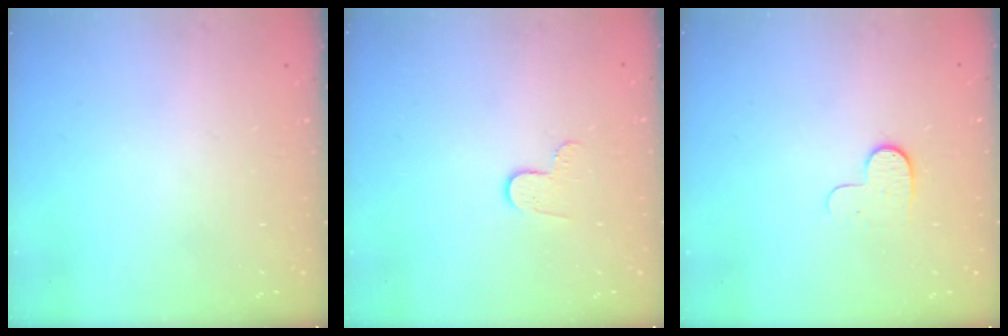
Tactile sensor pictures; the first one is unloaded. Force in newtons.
{"total": 4.6, "press": 4.6, "slide": 0.5}
{"total": 5.4, "press": 5.3, "slide": 1.2}